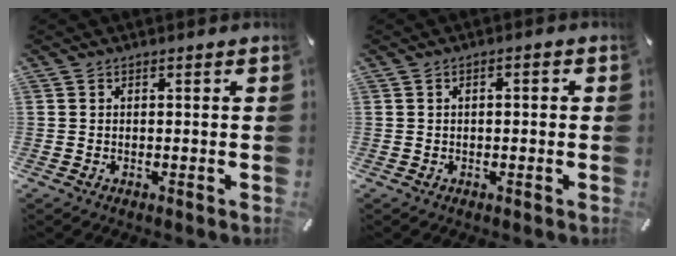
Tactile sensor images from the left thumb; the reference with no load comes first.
{"total": 1.4, "force": [-0.4, 0.7, 1.1], "torque": [-0.020, 0.003, -0.008]}